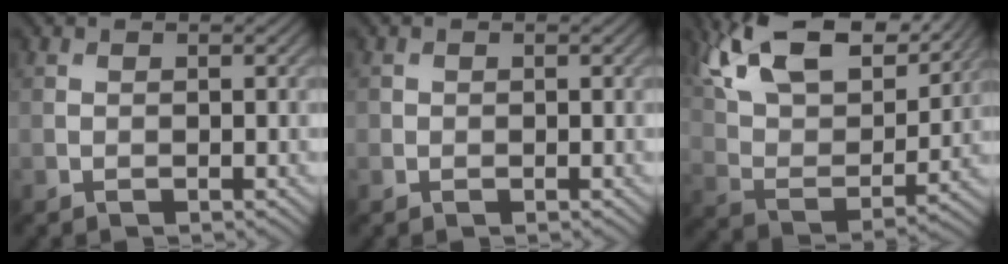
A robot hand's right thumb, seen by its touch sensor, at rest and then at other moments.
{"total": 0.6, "force": [0.0, 0.6, 0.1], "torque": [0.001, -0.003, -0.002]}
{"total": 17.8, "force": [12.6, 6.8, 10.6], "torque": [-0.232, 0.026, 0.186]}